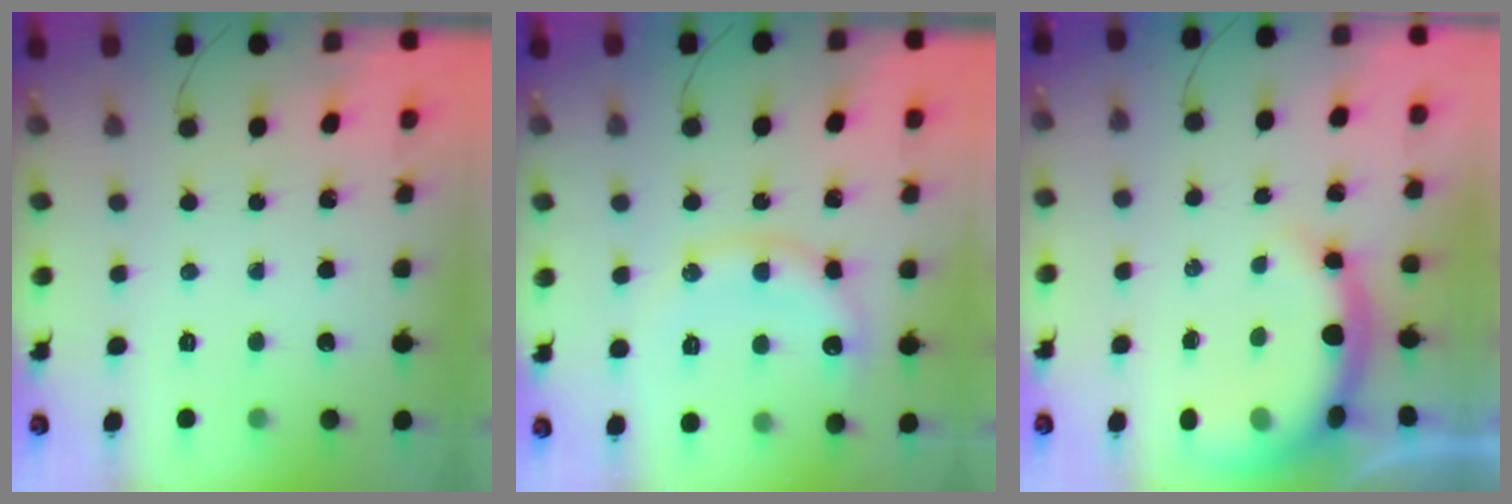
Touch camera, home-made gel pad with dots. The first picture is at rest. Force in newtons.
{"total": 12.4, "press": 12.4, "slide": 0.8}
{"total": 9.9, "press": 9.8, "slide": 1.7}